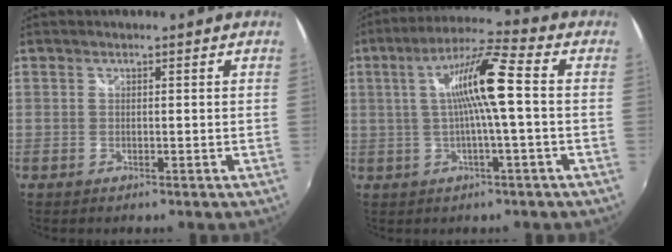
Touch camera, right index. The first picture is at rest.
{"total": 10.6, "force": [0.3, -0.1, 10.6], "torque": [-0.192, 0.016, 0.005]}